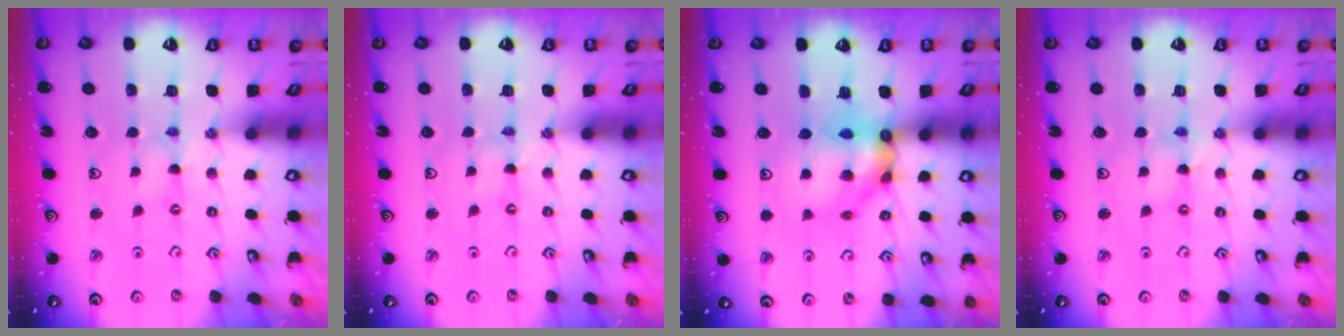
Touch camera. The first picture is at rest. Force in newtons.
{"total": 0.0}
{"total": 10.5, "press": 10.4, "slide": 1.2}
{"total": 2.0, "press": 2.0, "slide": 0.3}